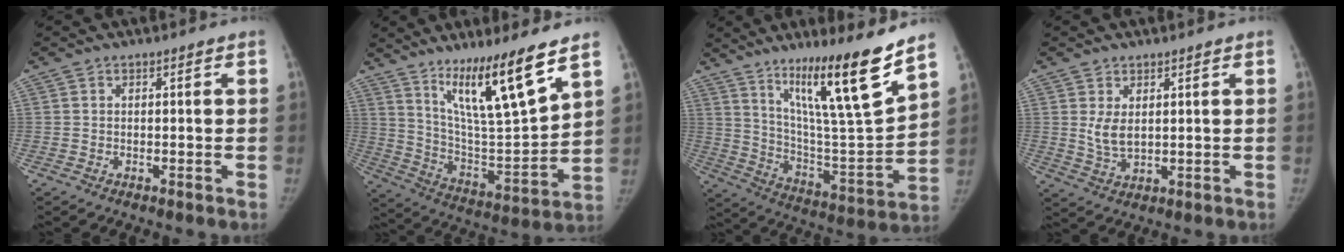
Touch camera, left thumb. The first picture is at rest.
{"total": 18.7, "force": [11.9, 2.2, 14.3], "torque": [-0.219, -0.078, 0.216]}
{"total": 22.3, "force": [14.0, 2.0, 17.2], "torque": [-0.253, -0.077, 0.241]}
{"total": 4.3, "force": [1.3, 2.4, 3.3], "torque": [-0.058, -0.014, 0.035]}